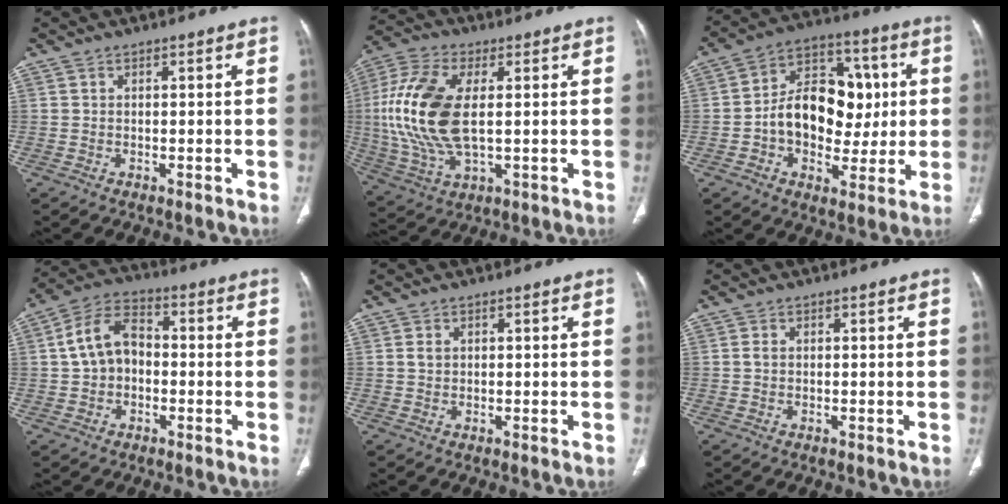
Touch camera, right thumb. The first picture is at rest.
{"total": 16.9, "force": [1.3, 8.4, 14.6], "torque": [-0.327, 0.000, 0.027]}
{"total": 17.3, "force": [0.1, 12.1, 12.3], "torque": [-0.144, 0.030, 0.002]}
{"total": 9.1, "force": [-0.4, 6.4, 6.4], "torque": [-0.106, 0.029, -0.019]}
{"total": 0.9, "force": [0.3, 0.7, 0.5], "torque": [-0.012, 0.002, 0.006]}
{"total": 0.6, "force": [0.0, 0.4, 0.5], "torque": [-0.012, 0.000, 0.000]}